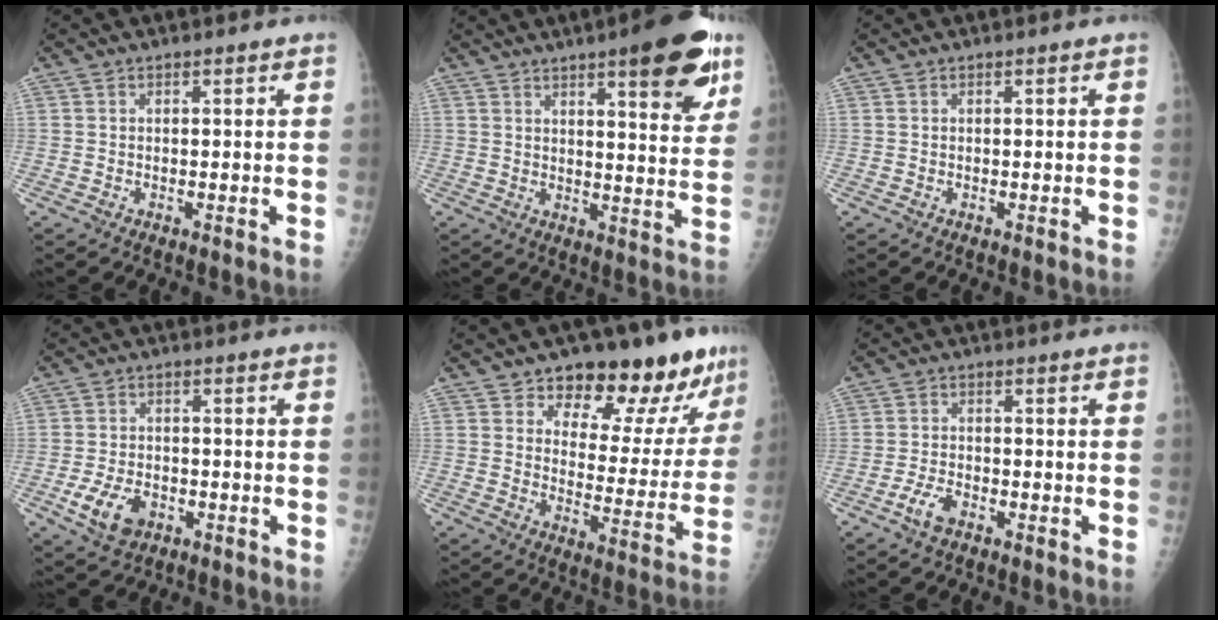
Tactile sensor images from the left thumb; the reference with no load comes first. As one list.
[{"total": 14.6, "force": [8.3, 3.6, 11.4], "torque": [-0.120, -0.037, 0.109]}, {"total": 0.0}, {"total": 7.0, "force": [-3.0, 4.6, 4.4], "torque": [-0.078, 0.008, -0.049]}, {"total": 17.5, "force": [12.6, 7.4, 9.6], "torque": [-0.069, -0.084, 0.171]}, {"total": 3.8, "force": [-2.4, 2.0, 2.2], "torque": [-0.045, 0.014, -0.043]}]